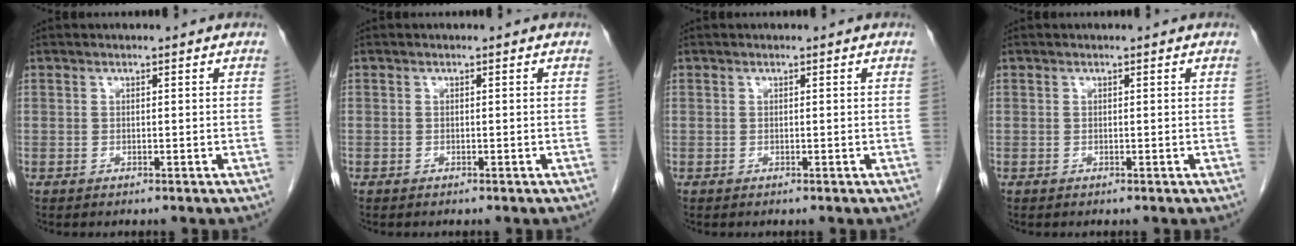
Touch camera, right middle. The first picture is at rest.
{"total": 0.0}
{"total": 0.0}
{"total": 0.0}